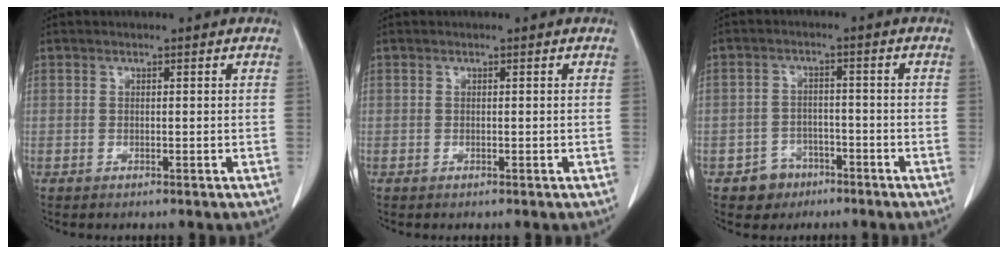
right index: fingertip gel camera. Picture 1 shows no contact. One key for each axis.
{"total": 0.0}
{"total": 4.4, "fx": -2.7, "fy": 3.5, "fz": 0.3, "tx": 0.000, "ty": 0.014, "tz": -0.037}